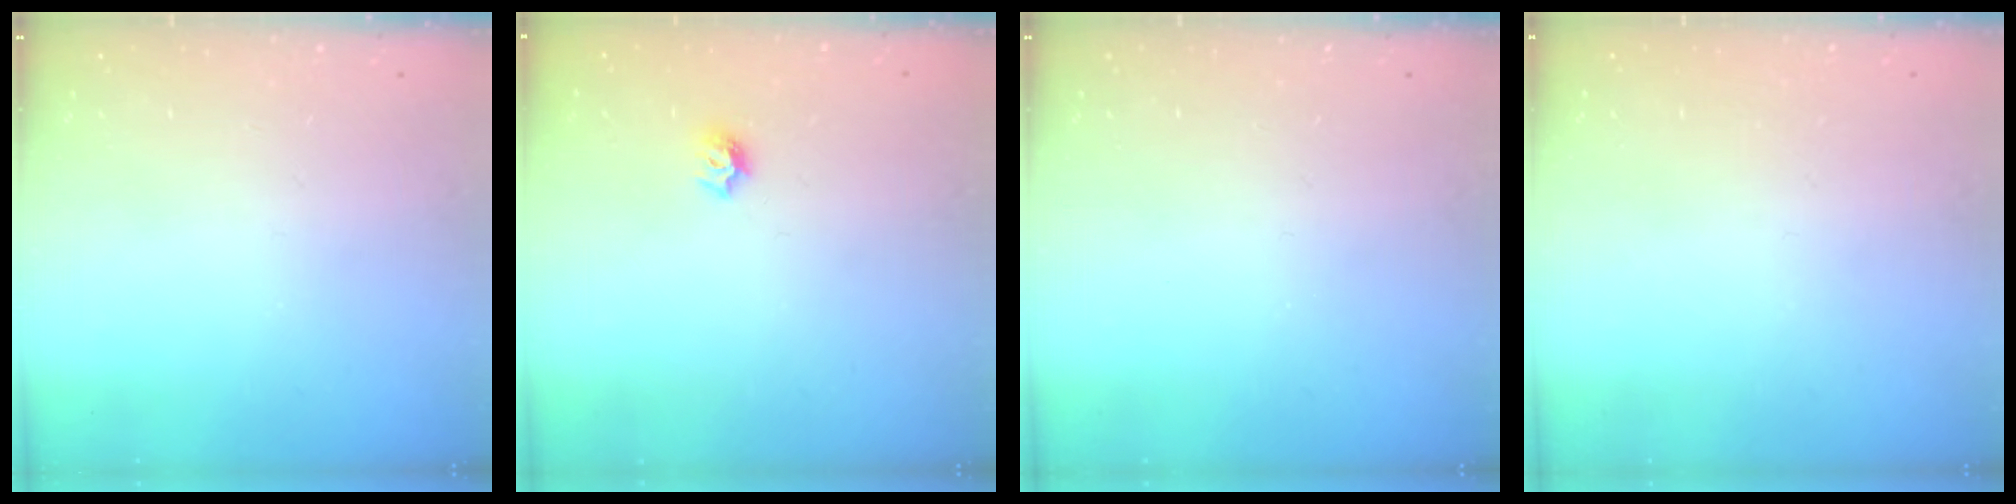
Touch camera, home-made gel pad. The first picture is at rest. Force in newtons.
{"total": 5.7, "press": 5.6, "slide": 0.8}
{"total": 0.0}
{"total": 0.7, "press": 0.7, "slide": 0.1}